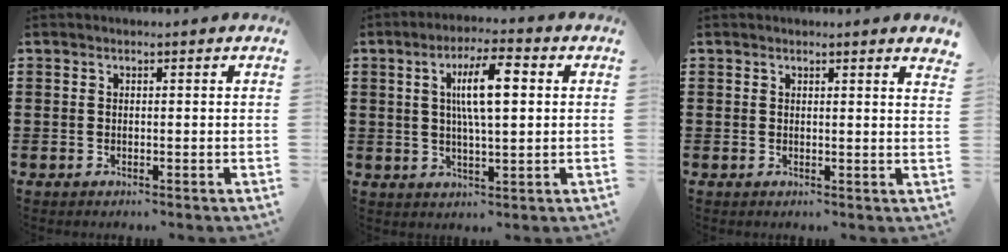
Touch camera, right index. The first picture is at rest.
{"total": 8.4, "force": [1.8, 2.1, 7.9], "torque": [-0.146, 0.008, 0.025]}
{"total": 1.1, "force": [1.0, -0.2, 0.4], "torque": [-0.008, -0.003, 0.020]}